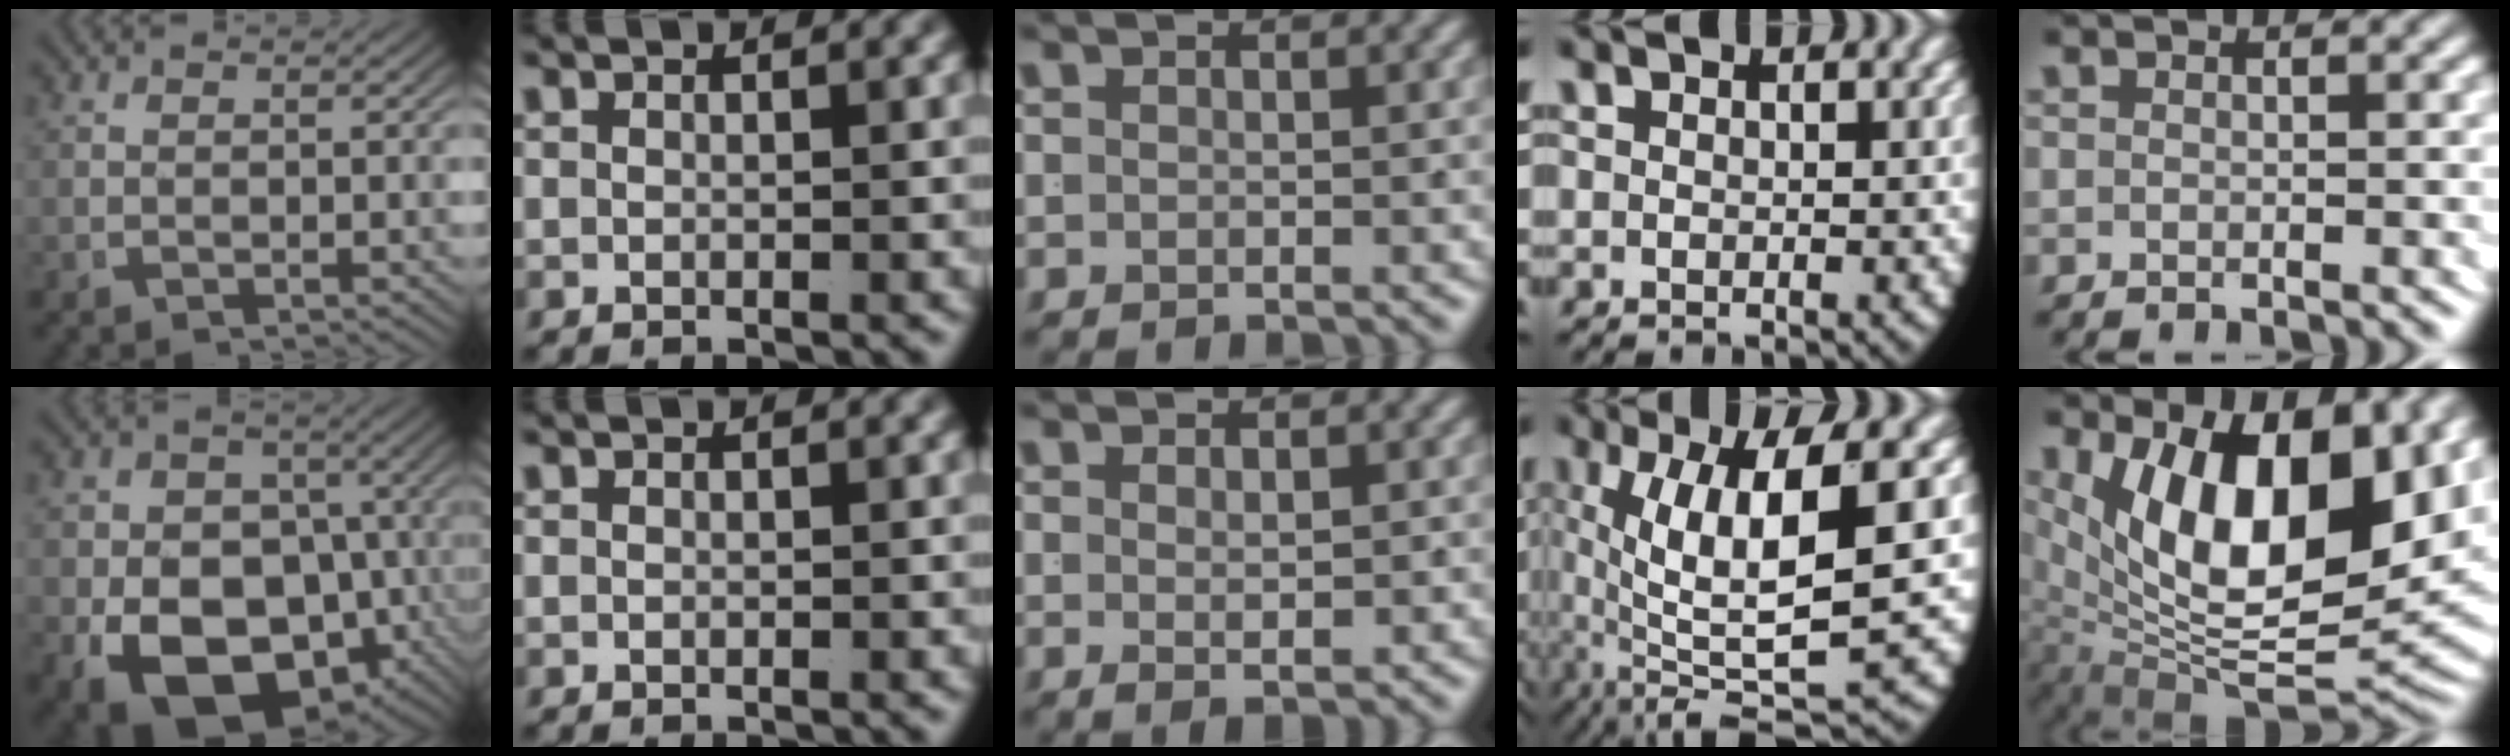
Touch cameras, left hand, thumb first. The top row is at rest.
{"thumb": {"total": 18.1, "force": [-5.2, 12.9, 11.6], "torque": [-0.225, -0.096, -0.042]}, "middle": {"total": 1.6, "force": [0.0, -0.4, 1.5], "torque": [-0.018, -0.012, 0.014]}, "ring": {"total": 11.1, "force": [-0.6, 4.8, 10.0], "torque": [-0.184, -0.023, 0.015]}, "little": {"total": 15.7, "force": [0.2, 8.7, 13.1], "torque": [-0.222, -0.038, 0.028]}}